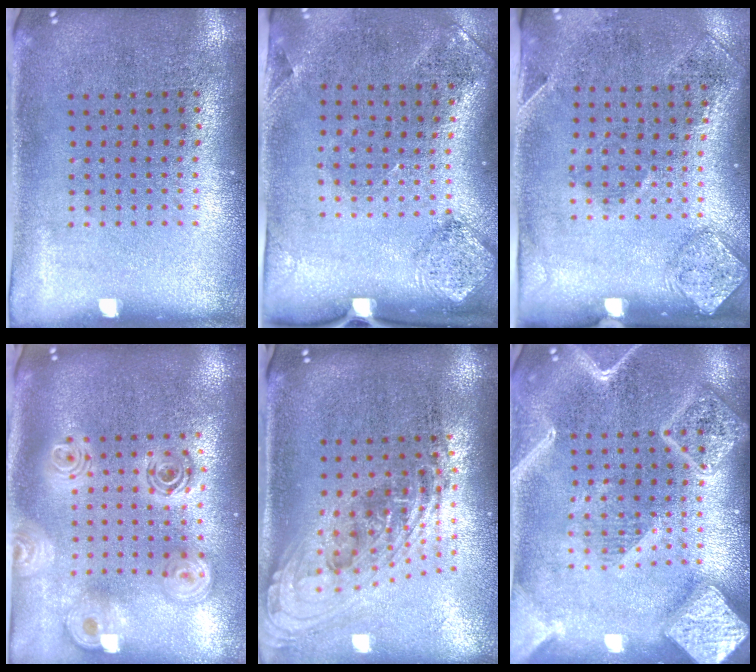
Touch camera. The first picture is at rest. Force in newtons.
{"total": 1.8, "press": 1.2, "slide": 1.4}
{"total": 1.9, "press": 1.2, "slide": 1.5}
{"total": 2.5, "press": 1.9, "slide": 1.6}
{"total": 2.2, "press": 1.6, "slide": 1.5}
{"total": 4.0, "press": 4.0, "slide": 0.5}